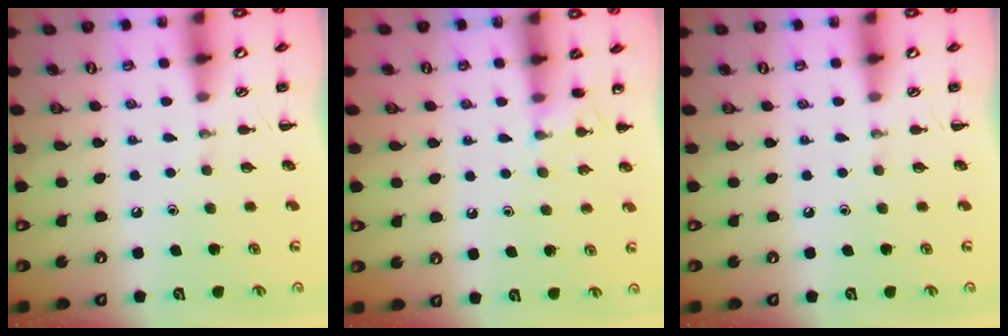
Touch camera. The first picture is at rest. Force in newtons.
{"total": 5.5, "press": 5.1, "slide": 2.0}
{"total": 0.0}